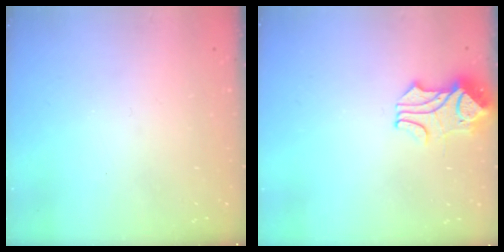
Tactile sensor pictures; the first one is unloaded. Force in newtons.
{"total": 1.6, "press": 1.3, "slide": 1.0}